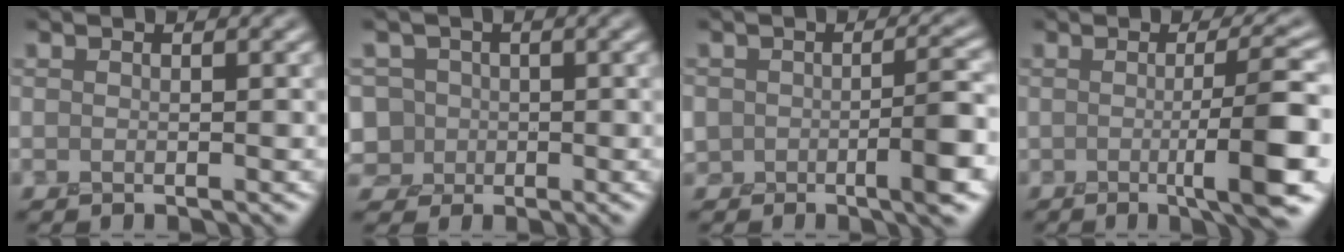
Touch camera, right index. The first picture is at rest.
{"total": 5.5, "force": [-0.8, 5.1, 1.7], "torque": [-0.036, 0.022, -0.044]}
{"total": 5.0, "force": [-2.0, 2.5, 3.8], "torque": [-0.057, -0.001, -0.040]}
{"total": 6.6, "force": [-1.1, 1.0, 6.4], "torque": [-0.093, 0.003, -0.023]}